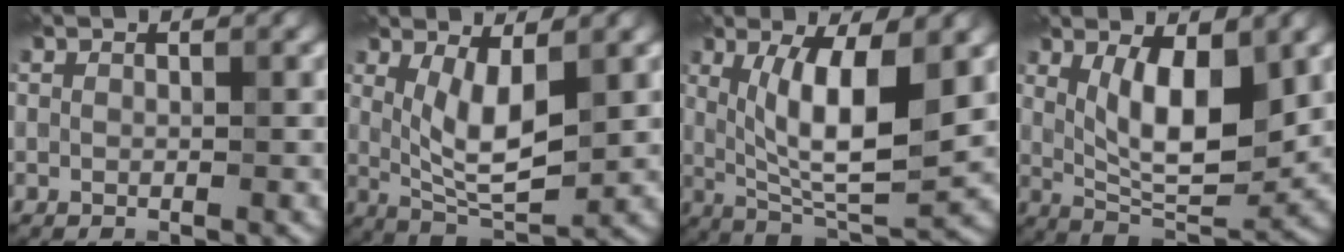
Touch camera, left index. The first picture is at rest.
{"total": 5.3, "force": [1.1, 1.8, 4.9], "torque": [-0.093, -0.015, 0.027]}
{"total": 8.2, "force": [1.6, 2.3, 7.7], "torque": [-0.131, -0.014, 0.035]}
{"total": 7.5, "force": [1.9, 2.7, 6.7], "torque": [-0.116, -0.011, 0.037]}